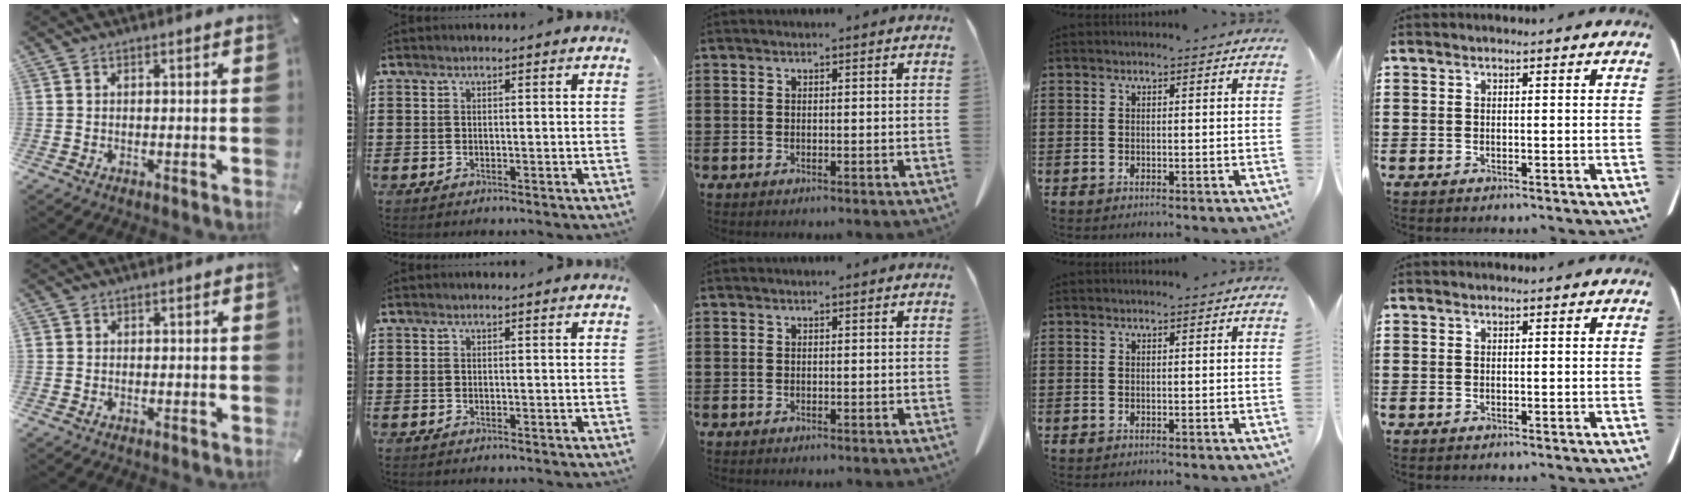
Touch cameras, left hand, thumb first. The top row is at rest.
{"thumb": {"total": 0.5, "force": [0.0, 0.5, 0.0], "torque": [0.003, 0.007, -0.002]}}